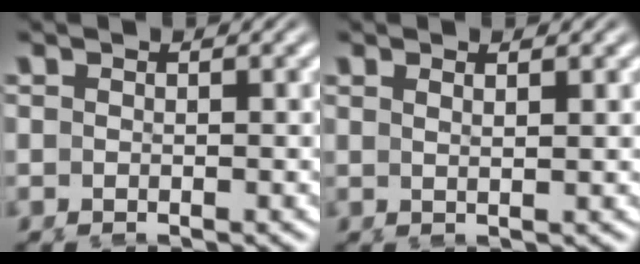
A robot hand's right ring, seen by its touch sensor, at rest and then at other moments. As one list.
[{"total": 1.0, "force": [0.6, -0.5, 0.6], "torque": [-0.011, -0.006, 0.014]}]